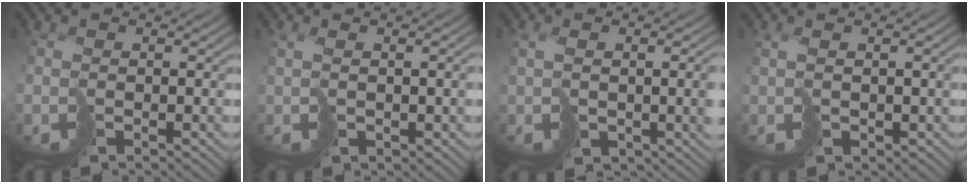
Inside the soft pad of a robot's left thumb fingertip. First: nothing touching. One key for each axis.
{"total": 3.1, "fx": 0.6, "fy": 1.2, "fz": 2.8, "tx": -0.060, "ty": -0.002, "tz": 0.022}
{"total": 6.1, "fx": 0.4, "fy": 3.1, "fz": 5.2, "tx": -0.111, "ty": -0.016, "tz": 0.032}
{"total": 2.8, "fx": 0.5, "fy": 1.2, "fz": 2.5, "tx": -0.053, "ty": -0.001, "tz": 0.020}